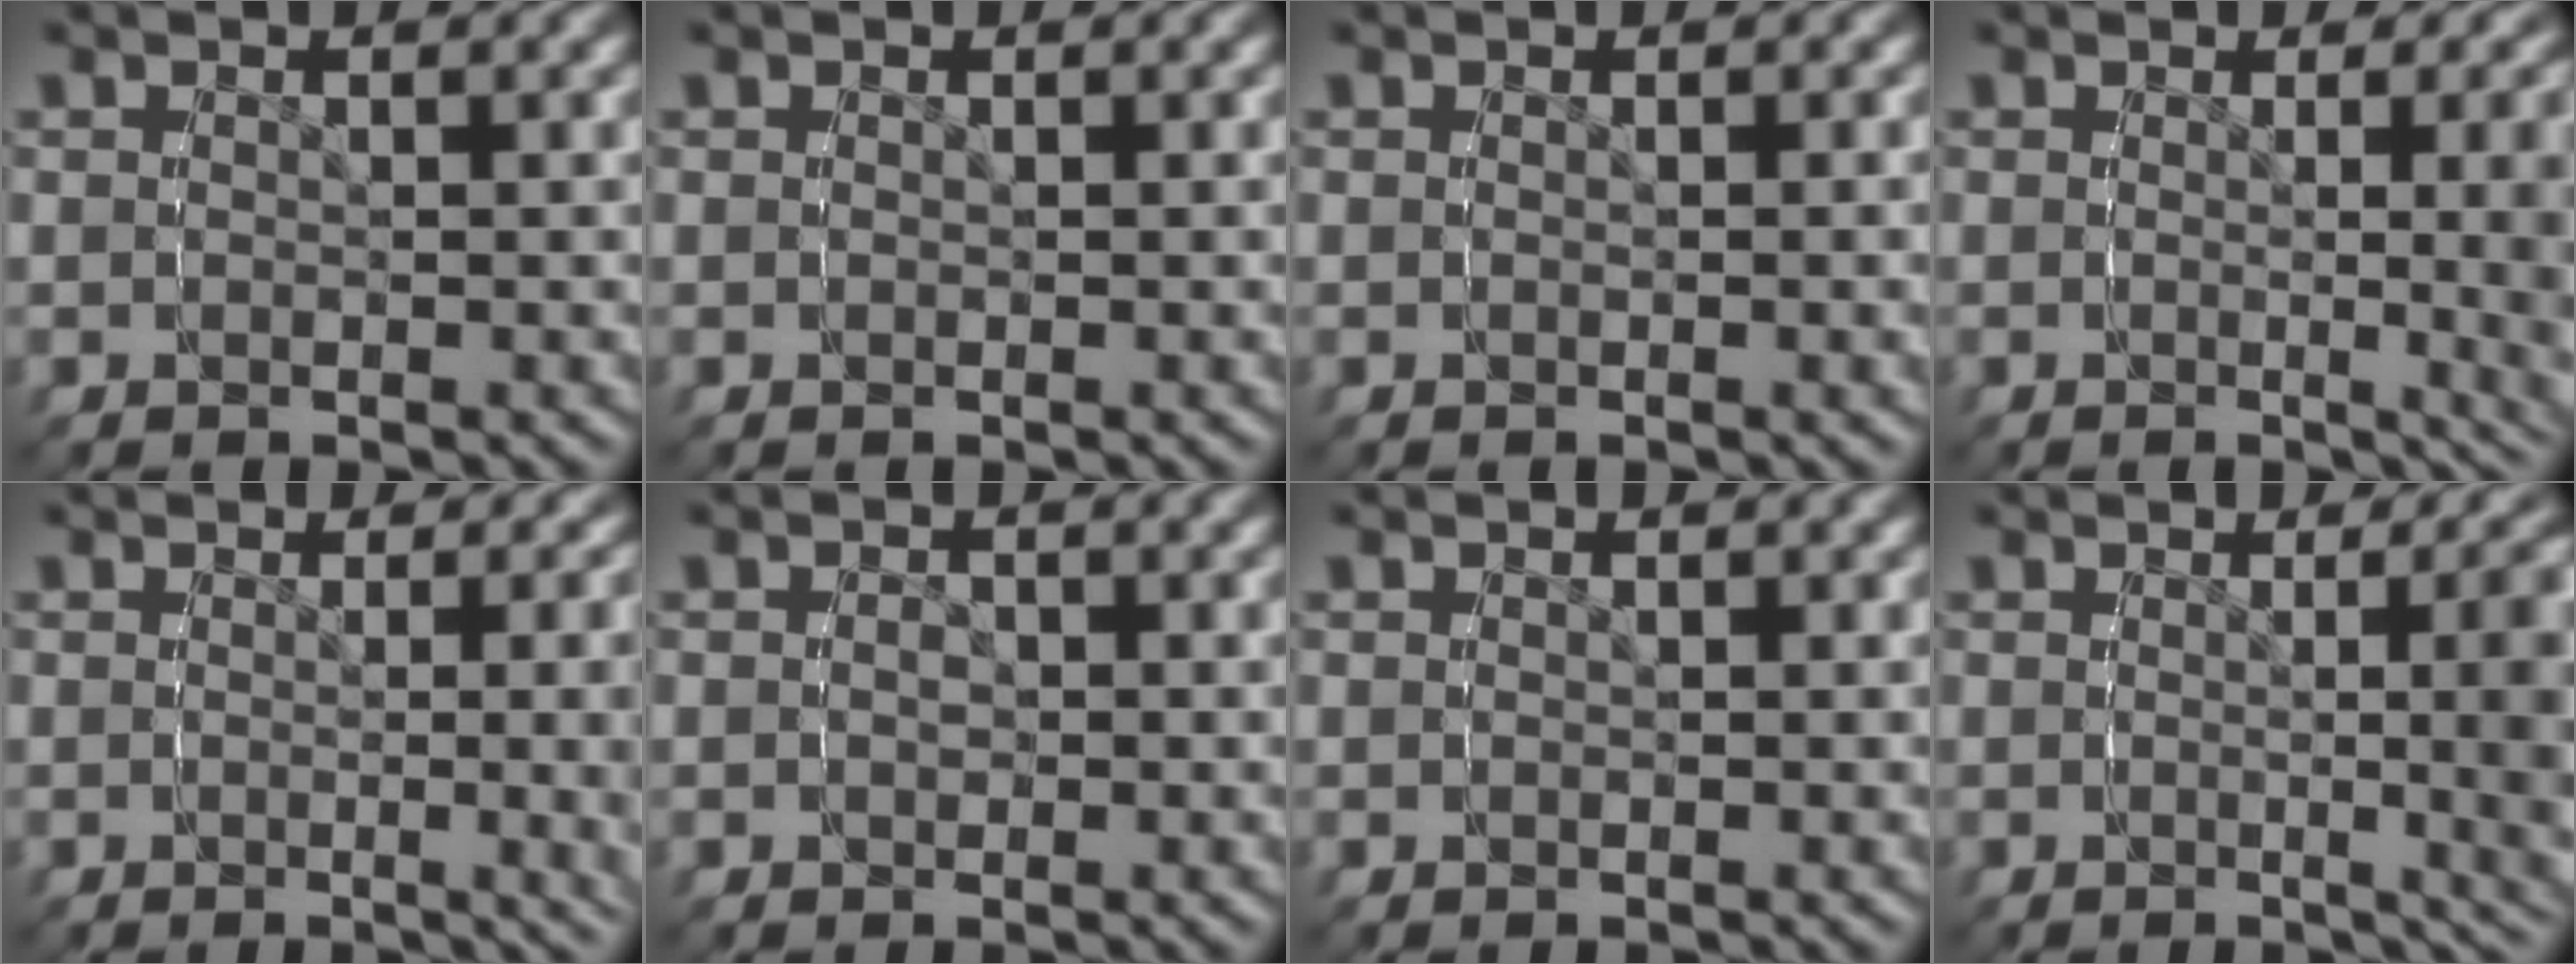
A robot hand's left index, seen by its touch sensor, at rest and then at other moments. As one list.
[{"total": 0.0}, {"total": 1.3, "force": [0.0, -1.2, -0.6], "torque": [0.005, 0.007, -0.004]}, {"total": 2.3, "force": [0.3, -2.1, 0.9], "torque": [0.002, 0.019, 0.002]}, {"total": 2.7, "force": [0.6, -2.6, -0.5], "torque": [0.018, 0.024, 0.002]}, {"total": 0.8, "force": [-0.3, 0.6, -0.2], "torque": [-0.001, -0.008, -0.002]}, {"total": 0.0}, {"total": 2.7, "force": [0.0, -1.6, 2.2], "torque": [-0.009, 0.019, 0.000]}]